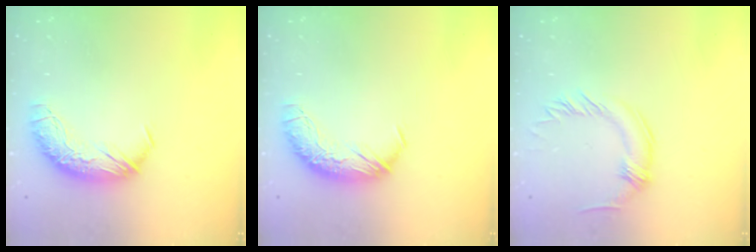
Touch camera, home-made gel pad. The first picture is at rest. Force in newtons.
{"total": 0.0}
{"total": 0.8, "press": 0.8, "slide": 0.0}